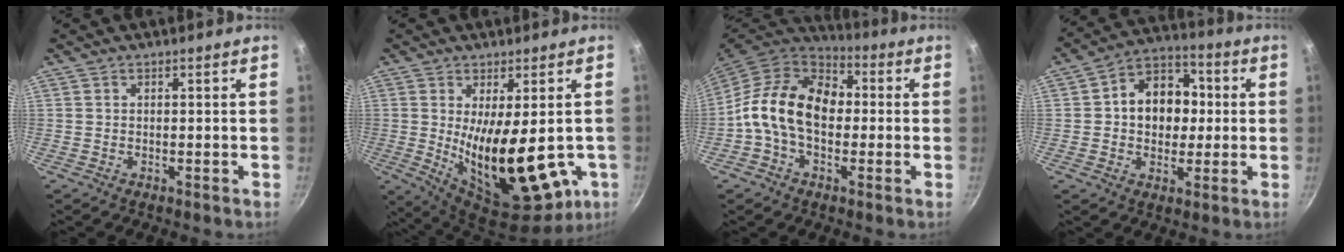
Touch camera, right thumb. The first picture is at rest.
{"total": 20.5, "force": [-2.4, 8.5, 18.5], "torque": [-0.268, -0.036, -0.010]}
{"total": 15.5, "force": [-0.1, 10.9, 11.1], "torque": [-0.153, 0.029, -0.026]}
{"total": 12.6, "force": [0.7, 9.9, 7.8], "torque": [-0.069, 0.023, -0.004]}